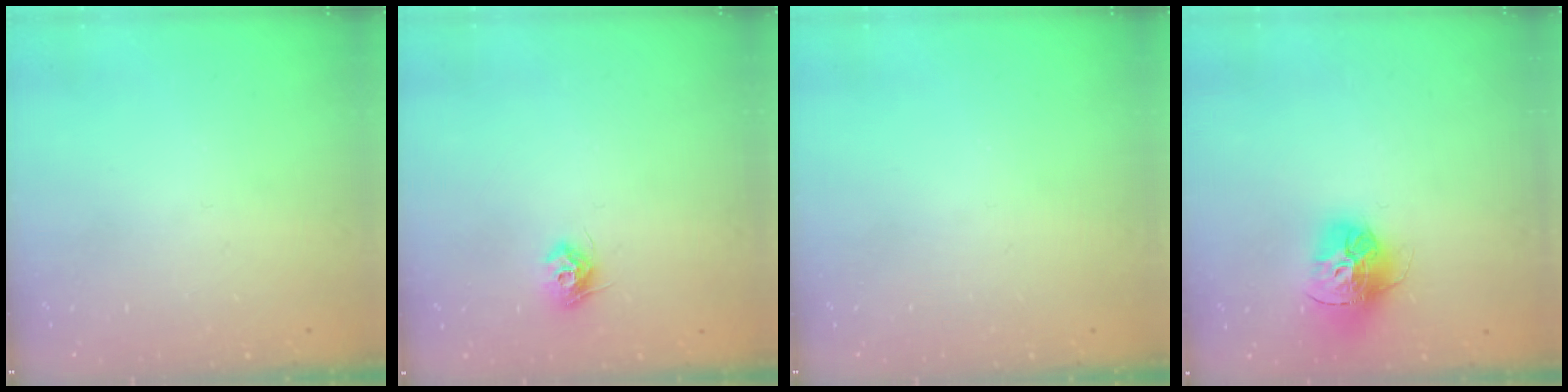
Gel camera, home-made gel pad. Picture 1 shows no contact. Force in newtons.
{"total": 8.1, "press": 8.1, "slide": 0.2}
{"total": 0.0}
{"total": 14.8, "press": 14.8, "slide": 1.6}